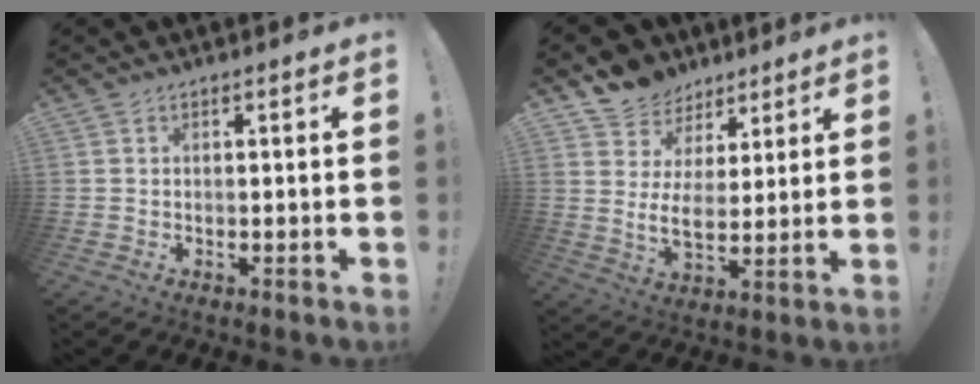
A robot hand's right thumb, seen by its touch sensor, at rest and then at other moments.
{"total": 9.1, "force": [4.4, 6.5, 4.6], "torque": [-0.069, -0.034, 0.091]}